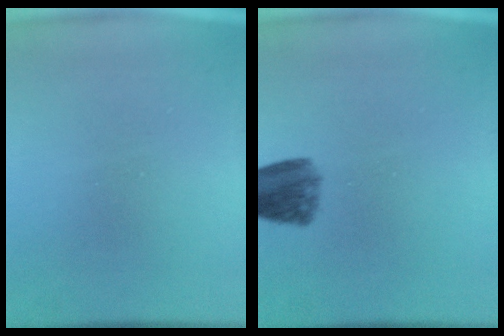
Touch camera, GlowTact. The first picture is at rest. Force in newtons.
{"total": 6.2}